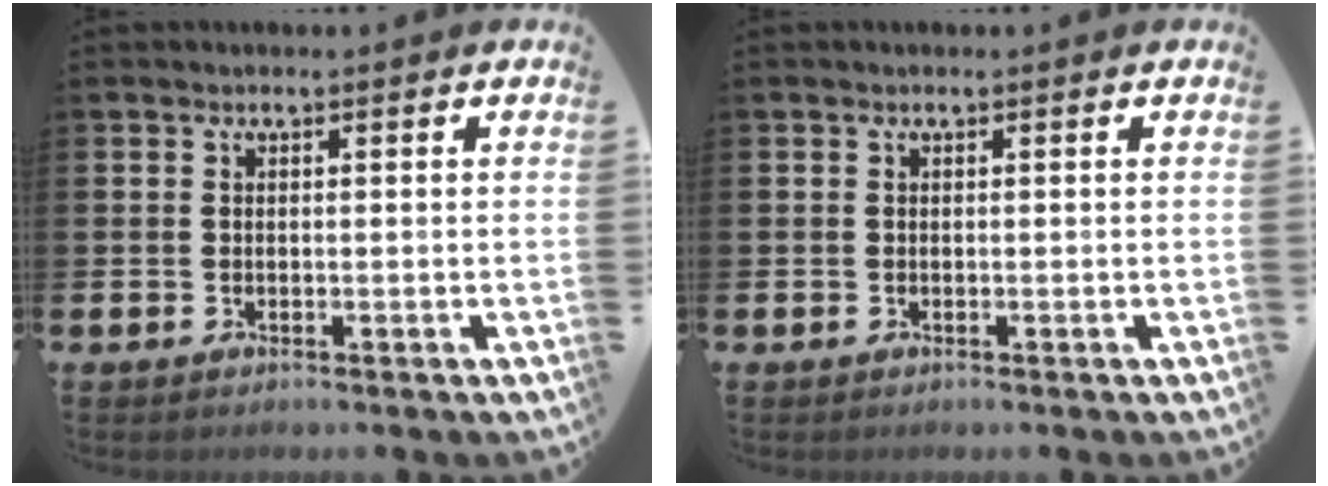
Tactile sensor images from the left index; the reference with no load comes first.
{"total": 0.0}